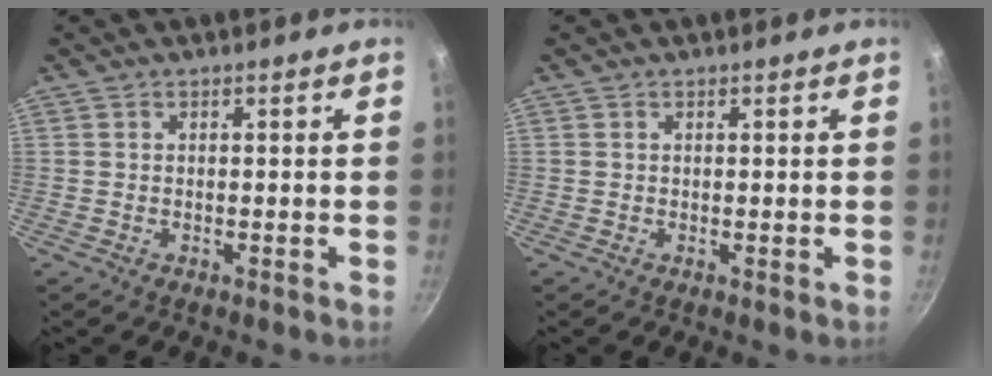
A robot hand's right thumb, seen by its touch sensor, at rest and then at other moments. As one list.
[{"total": 0.0}]